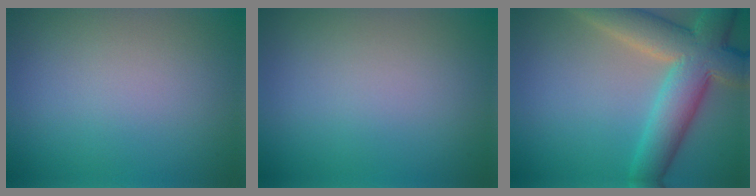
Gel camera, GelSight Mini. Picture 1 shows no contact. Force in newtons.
{"total": 0.0}
{"total": 9.4, "press": 9.4, "slide": 1.0}